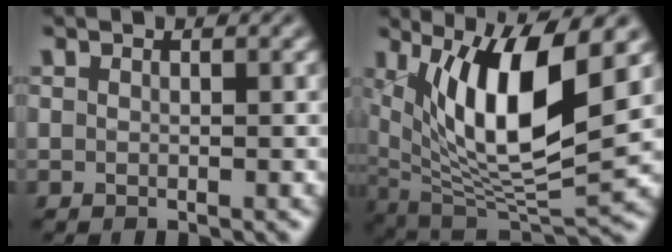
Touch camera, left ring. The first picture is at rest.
{"total": 11.3, "force": [3.6, 3.4, 10.2], "torque": [-0.175, -0.009, 0.071]}